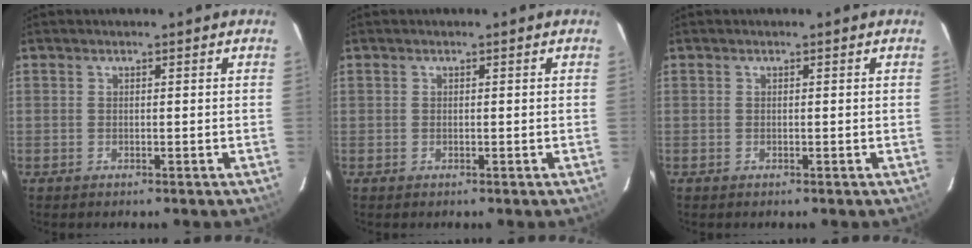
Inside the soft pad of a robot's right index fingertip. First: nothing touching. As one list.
[{"total": 0.0}, {"total": 0.0}]